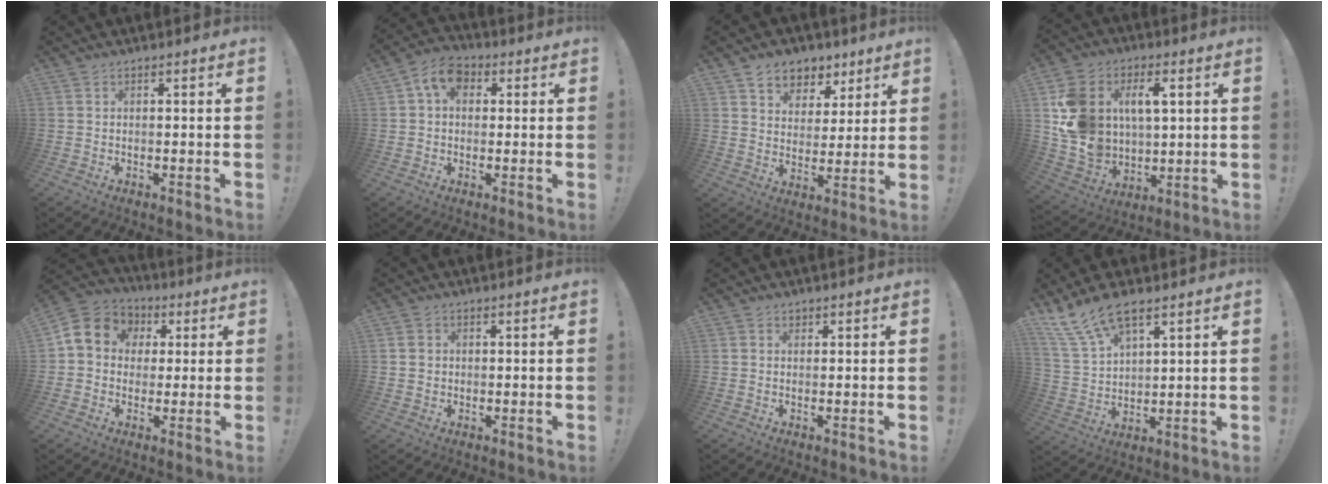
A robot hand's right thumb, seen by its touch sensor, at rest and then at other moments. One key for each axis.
{"total": 7.9, "fx": 2.3, "fy": 5.7, "fz": 5.0, "tx": -0.083, "ty": 0.006, "tz": 0.046}
{"total": 8.1, "fx": 5.2, "fy": 6.0, "fz": 1.4, "tx": -0.013, "ty": -0.039, "tz": 0.102}
{"total": 17.8, "fx": 5.2, "fy": 13.3, "fz": 10.7, "tx": -0.213, "ty": -0.019, "tz": 0.098}
{"total": 10.8, "fx": 2.3, "fy": 9.3, "fz": 5.0, "tx": -0.083, "ty": 0.003, "tz": 0.049}
{"total": 2.6, "fx": 0.4, "fy": 2.4, "fz": 0.8, "tx": -0.011, "ty": 0.004, "tz": 0.007}
{"total": 0.9, "fx": 0.7, "fy": 0.5, "fz": 0.1, "tx": 0.005, "ty": -0.004, "tz": 0.013}
{"total": 11.4, "fx": 8.1, "fy": 4.5, "fz": 6.6, "tx": -0.129, "ty": -0.037, "tz": 0.155}